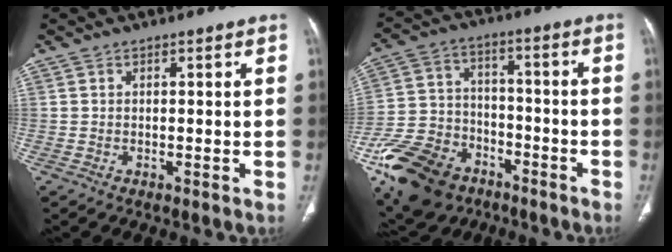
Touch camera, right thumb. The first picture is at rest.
{"total": 20.2, "force": [-11.2, 13.6, 9.9], "torque": [-0.189, 0.056, -0.191]}